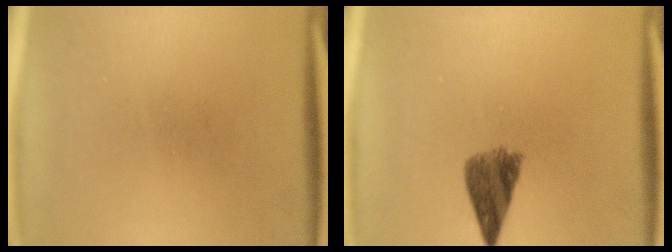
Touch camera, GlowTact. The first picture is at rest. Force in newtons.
{"total": 5.3}